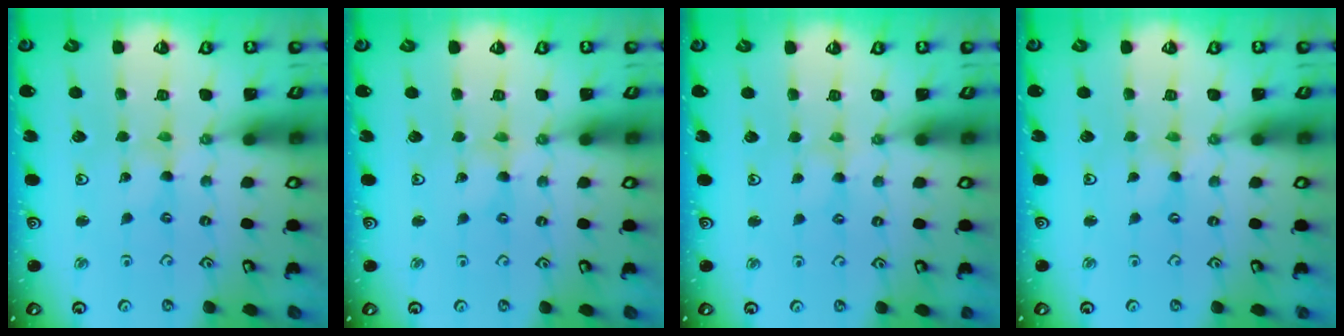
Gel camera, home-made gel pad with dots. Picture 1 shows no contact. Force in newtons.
{"total": 0.0}
{"total": 1.4, "press": 1.4, "slide": 0.4}
{"total": 0.0}